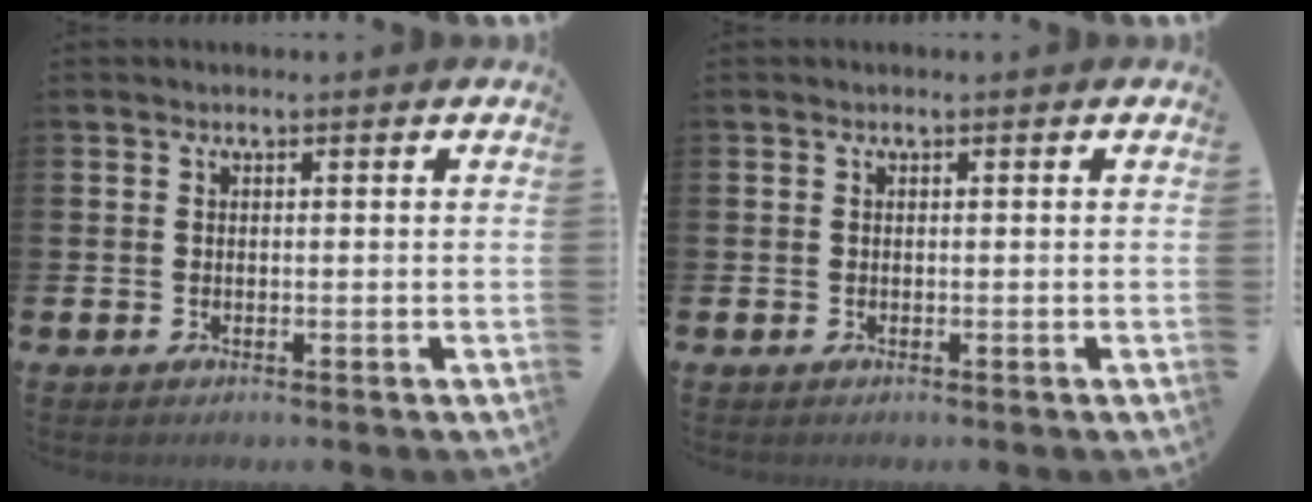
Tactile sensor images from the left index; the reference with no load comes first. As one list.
[{"total": 0.0}]